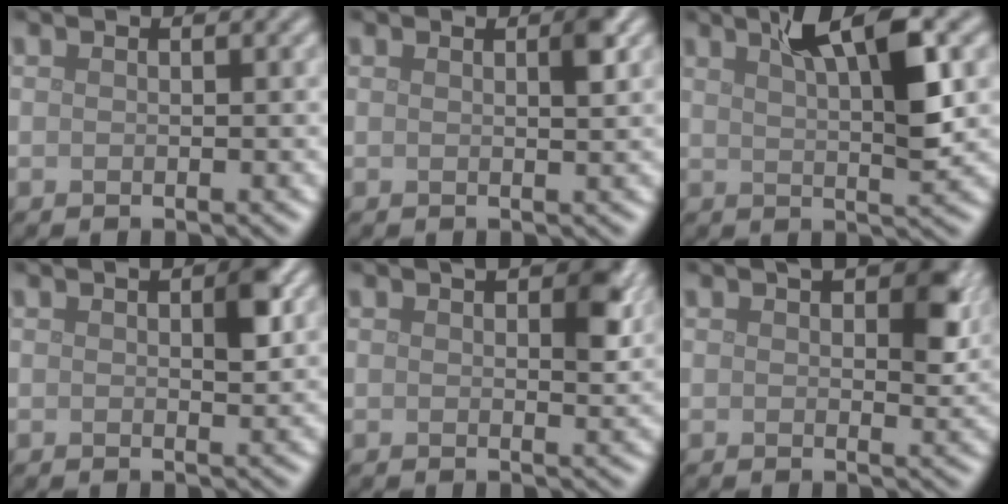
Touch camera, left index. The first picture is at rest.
{"total": 1.4, "force": [0.7, 0.2, 1.2], "torque": [-0.015, 0.001, 0.010]}
{"total": 6.6, "force": [2.9, 1.5, 5.7], "torque": [-0.089, 0.006, 0.045]}
{"total": 2.5, "force": [0.7, 0.9, 2.2], "torque": [-0.029, 0.002, 0.012]}
{"total": 3.9, "force": [1.5, 1.6, 3.1], "torque": [-0.040, 0.000, 0.024]}
{"total": 4.5, "force": [1.7, 2.2, 3.5], "torque": [-0.041, -0.001, 0.025]}